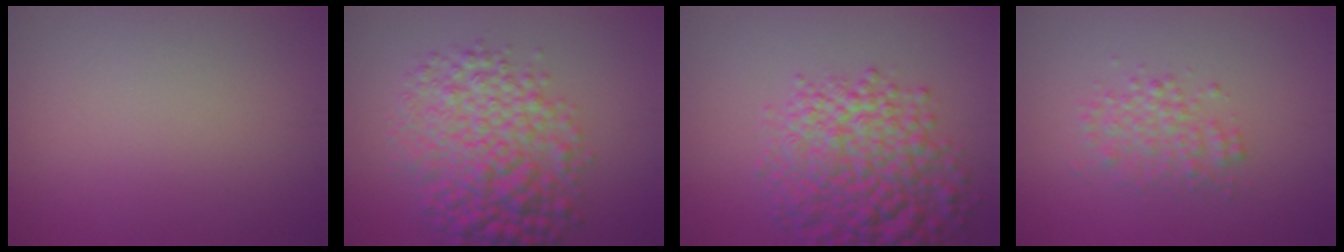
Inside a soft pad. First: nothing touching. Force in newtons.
{"total": 7.9, "press": 7.9, "slide": 0.1}
{"total": 9.2, "press": 9.2, "slide": 0.5}
{"total": 2.6, "press": 2.6, "slide": 0.0}